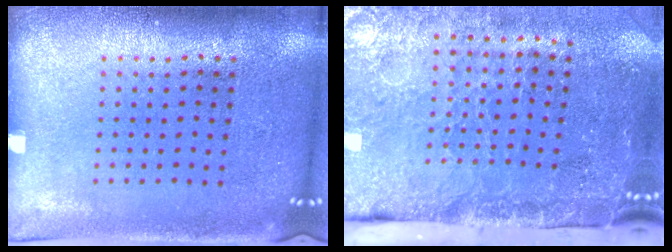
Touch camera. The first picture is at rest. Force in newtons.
{"total": 4.9, "press": 3.7, "slide": 3.3}